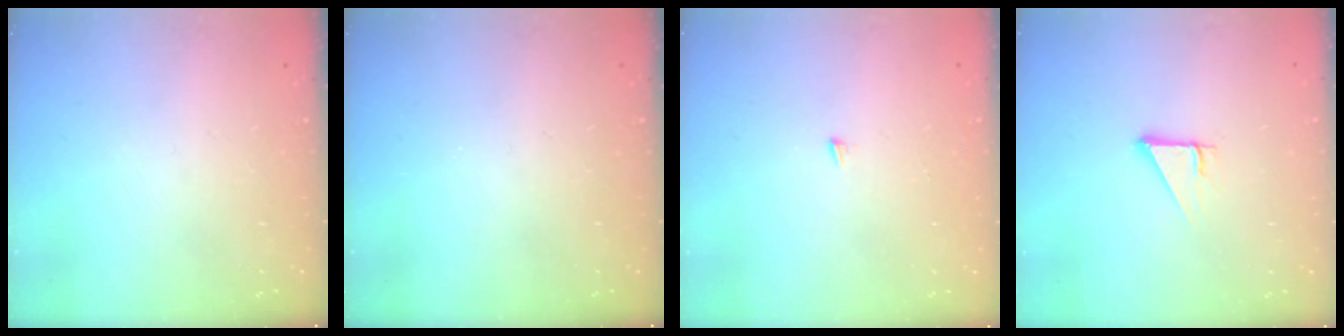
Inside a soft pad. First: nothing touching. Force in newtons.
{"total": 0.0}
{"total": 3.9, "press": 3.9, "slide": 0.3}
{"total": 3.3, "press": 3.3, "slide": 0.2}